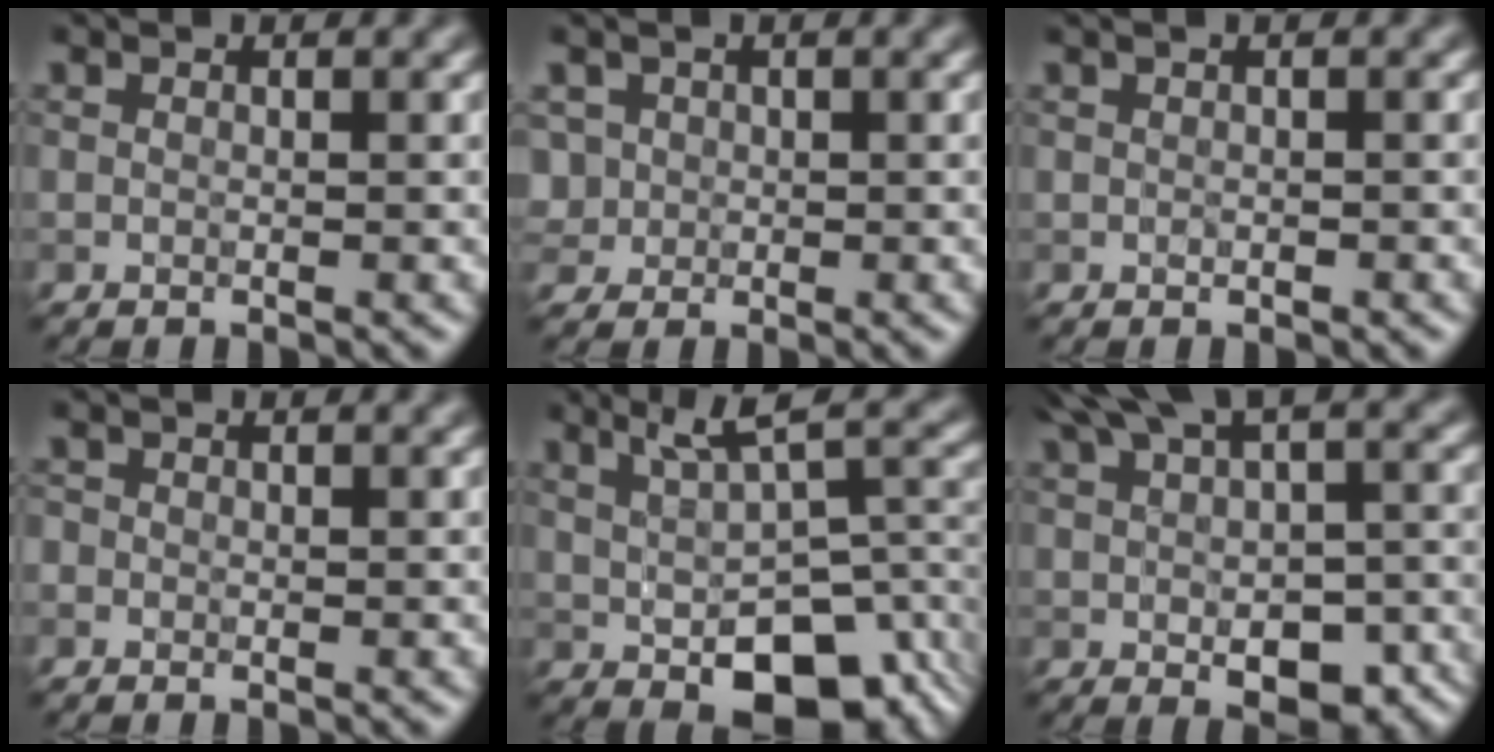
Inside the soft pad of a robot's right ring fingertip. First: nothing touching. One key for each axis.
{"total": 2.4, "fx": 0.4, "fy": 2.3, "fz": 0.7, "tx": -0.015, "ty": 0.011, "tz": 0.012}
{"total": 1.0, "fx": 0.3, "fy": 0.5, "fz": 0.8, "tx": -0.019, "ty": 0.000, "tz": 0.002}
{"total": 0.6, "fx": -0.2, "fy": 0.6, "fz": 0.1, "tx": 0.003, "ty": -0.004, "tz": -0.005}
{"total": 9.5, "fx": -0.4, "fy": 4.8, "fz": 8.2, "tx": -0.130, "ty": -0.019, "tz": 0.010}
{"total": 10.4, "fx": 0.6, "fy": 5.7, "fz": 8.8, "tx": -0.143, "ty": -0.013, "tz": 0.030}